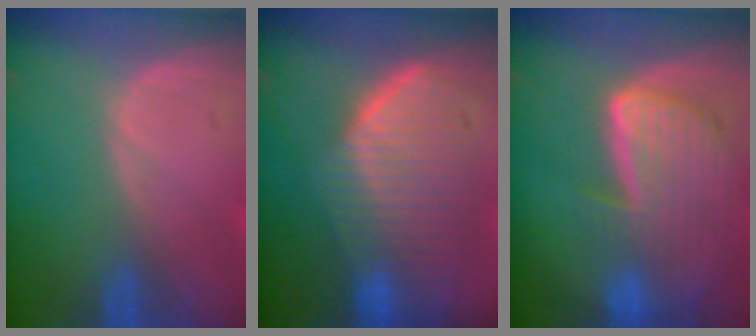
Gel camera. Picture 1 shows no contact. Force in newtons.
{"total": 9.5, "press": 9.1, "slide": 3.0}
{"total": 9.1, "press": 8.0, "slide": 4.5}